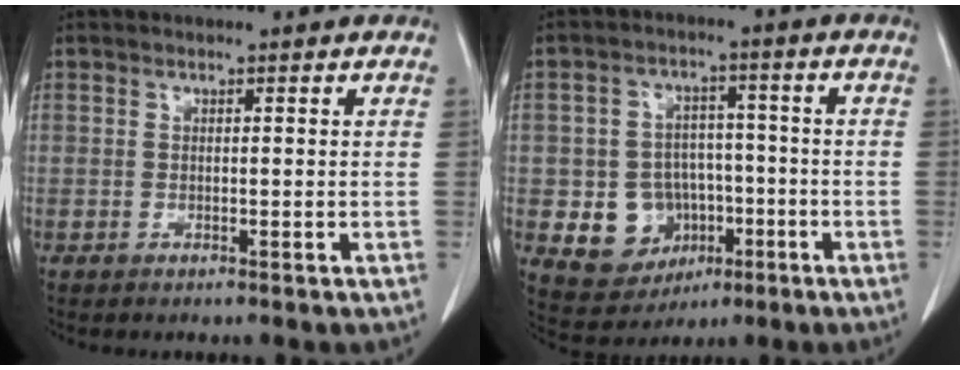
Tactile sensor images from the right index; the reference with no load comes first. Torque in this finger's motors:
{"motor_torque": [0.09, -0.04, -0.39, -0.17]}